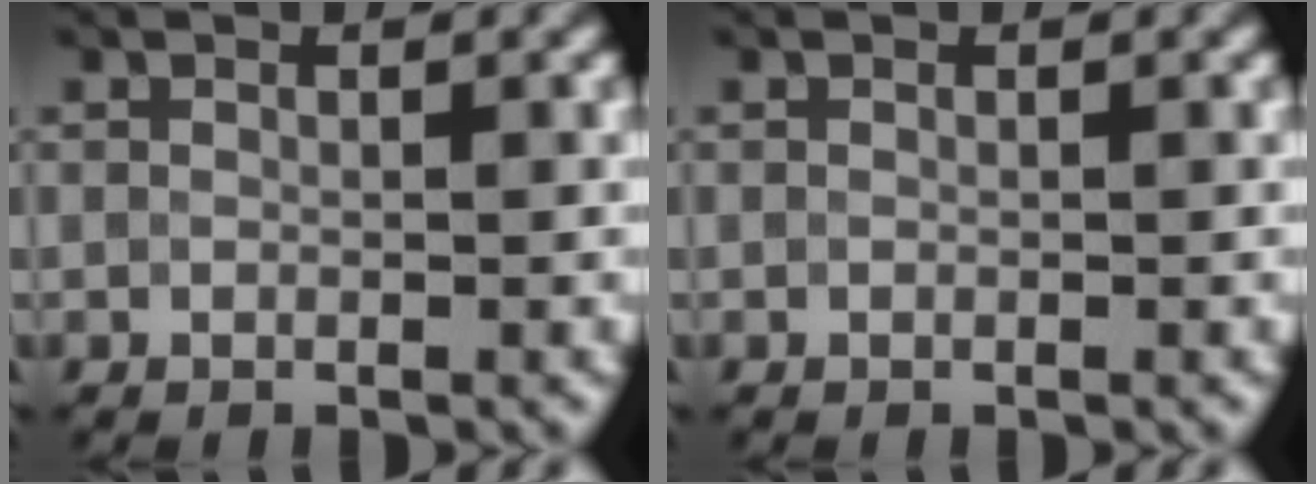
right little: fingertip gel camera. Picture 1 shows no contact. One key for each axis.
{"total": 0.0}